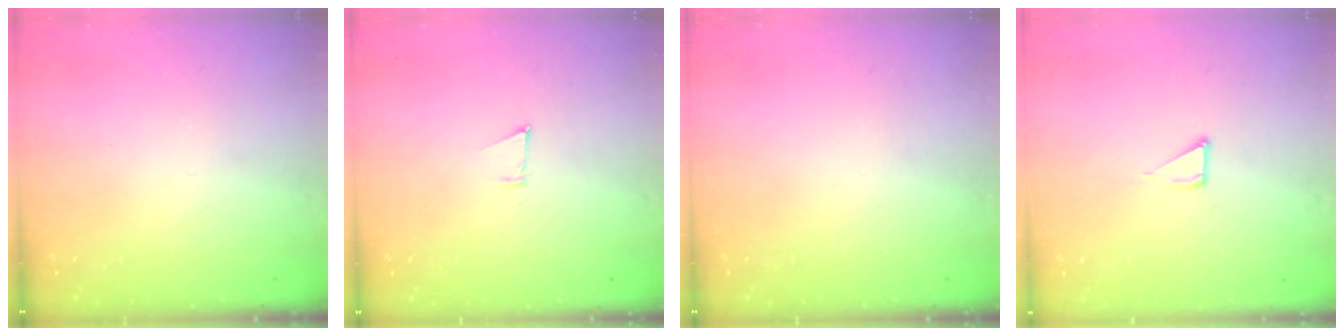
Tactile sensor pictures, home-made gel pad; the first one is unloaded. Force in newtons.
{"total": 3.8, "press": 3.7, "slide": 0.6}
{"total": 0.0}
{"total": 2.3, "press": 2.3, "slide": 0.1}